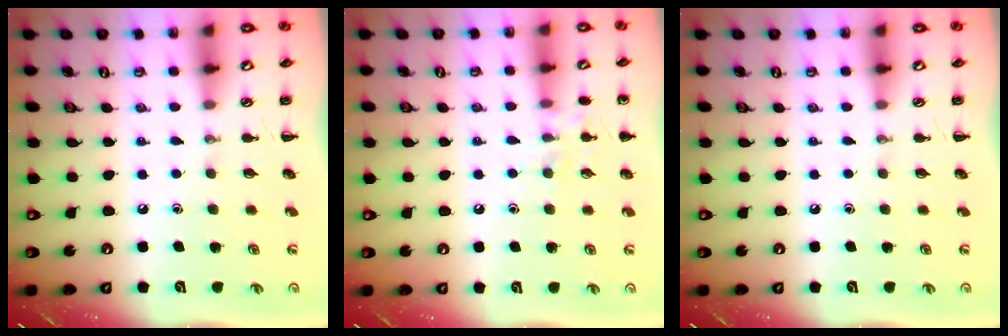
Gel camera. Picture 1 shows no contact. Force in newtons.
{"total": 7.9, "press": 7.7, "slide": 1.9}
{"total": 0.0}